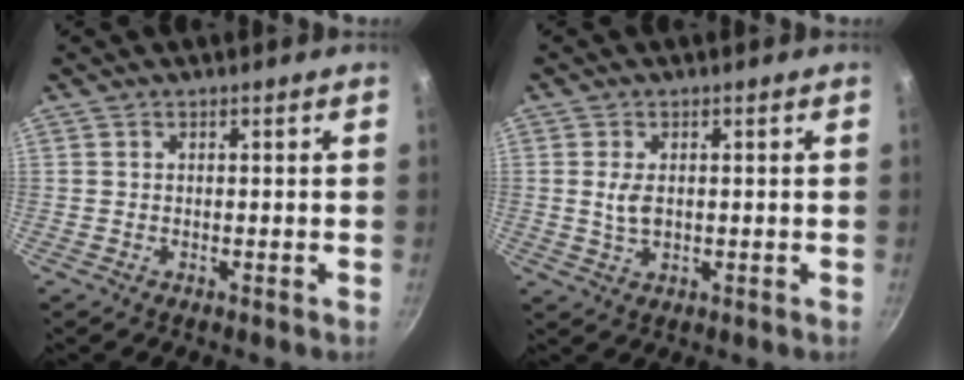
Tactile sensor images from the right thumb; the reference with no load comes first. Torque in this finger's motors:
{"motor_torque": [-0.28, 0.10, 0.17, 0.18, 0.07]}